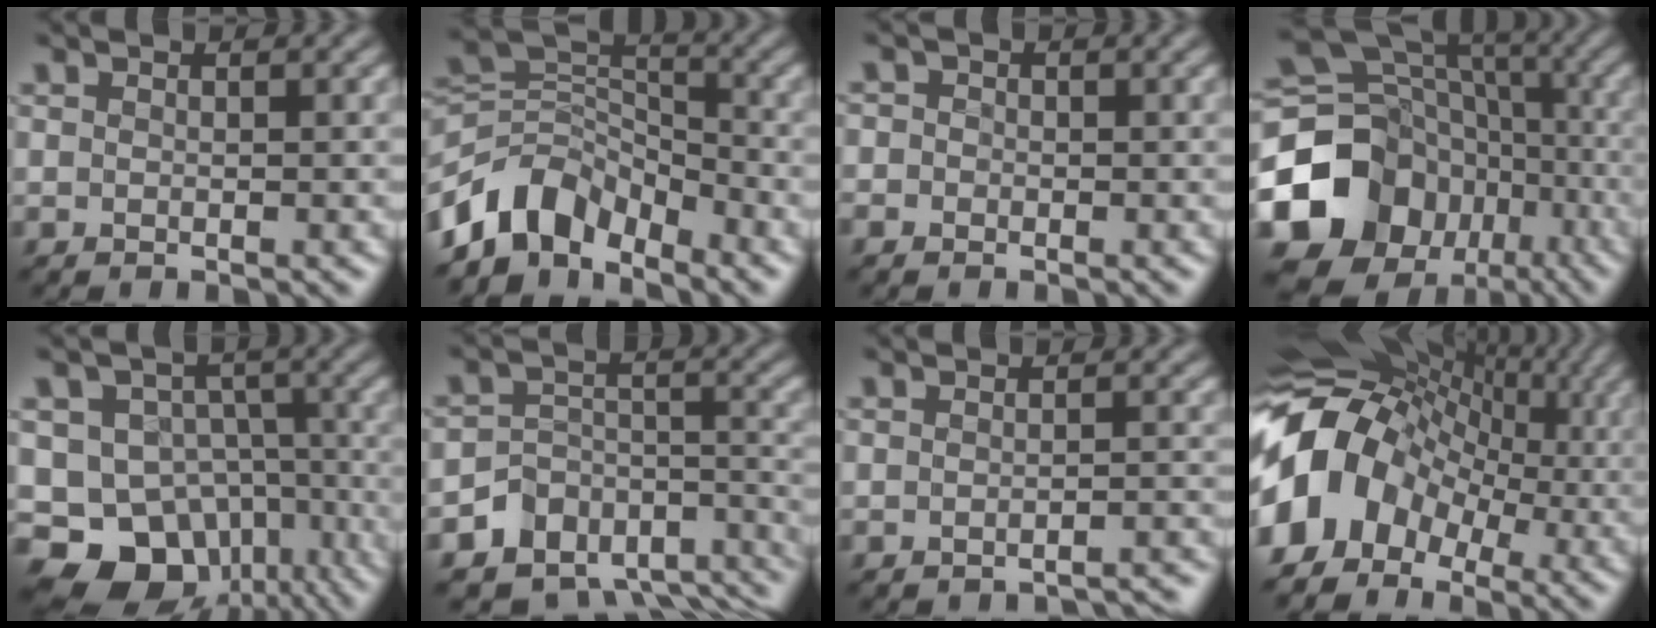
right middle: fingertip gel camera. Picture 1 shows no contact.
{"total": 6.1, "force": [-4.7, 3.1, 2.2], "torque": [-0.027, 0.007, -0.098]}
{"total": 1.9, "force": [-0.4, 1.8, 0.5], "torque": [-0.002, 0.013, -0.027]}
{"total": 17.1, "force": [-6.4, 14.1, 7.1], "torque": [-0.176, -0.002, -0.108]}
{"total": 13.2, "force": [-6.7, 10.2, 5.0], "torque": [-0.091, -0.006, -0.104]}
{"total": 9.8, "force": [-7.6, 6.0, 1.6], "torque": [-0.026, 0.012, -0.105]}
{"total": 2.4, "force": [-2.4, 0.1, 0.5], "torque": [-0.005, 0.003, -0.023]}
{"total": 11.6, "force": [-2.5, 9.2, 6.6], "torque": [-0.124, 0.016, -0.064]}